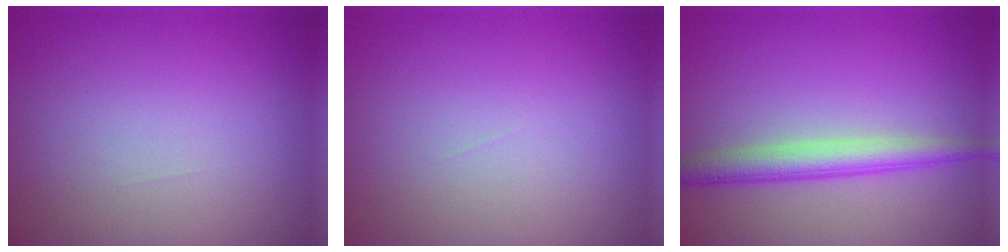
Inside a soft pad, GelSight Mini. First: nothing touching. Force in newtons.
{"total": 0.0}
{"total": 3.4, "press": 3.4, "slide": 0.1}